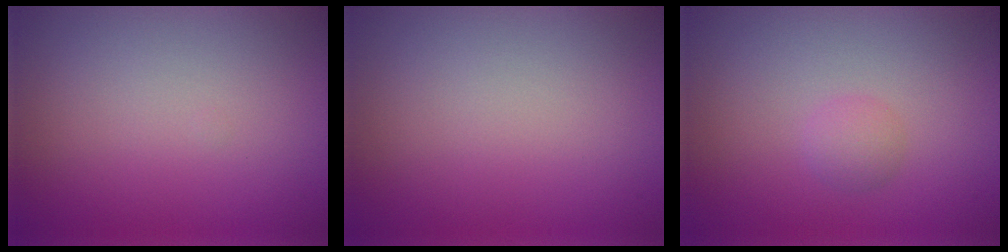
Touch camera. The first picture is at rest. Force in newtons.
{"total": 0.0}
{"total": 1.3, "press": 1.3, "slide": 0.0}